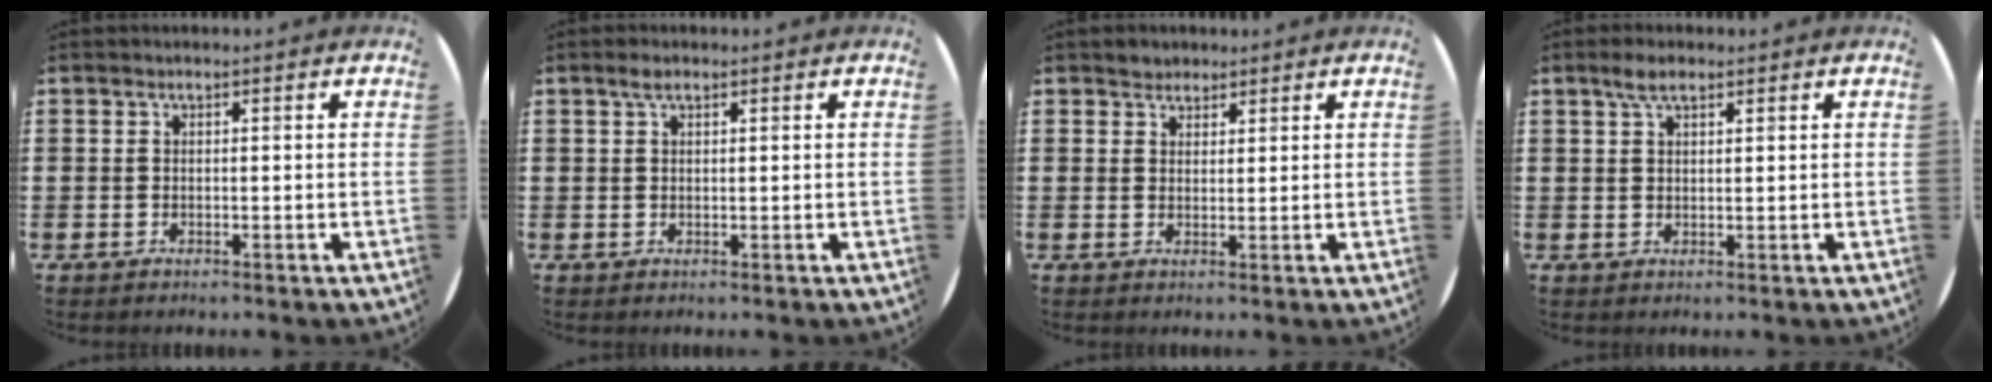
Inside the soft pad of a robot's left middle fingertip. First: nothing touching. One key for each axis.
{"total": 1.4, "fx": 0.9, "fy": 0.7, "fz": 0.9, "tx": -0.020, "ty": 0.005, "tz": 0.015}
{"total": 1.9, "fx": 1.7, "fy": 0.8, "fz": -0.2, "tx": 0.008, "ty": 0.000, "tz": 0.033}
{"total": 2.8, "fx": 2.0, "fy": 1.1, "fz": 1.7, "tx": -0.029, "ty": 0.005, "tz": 0.033}